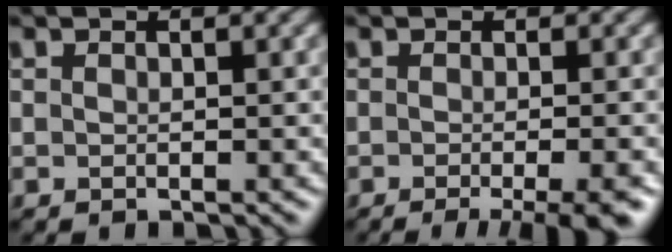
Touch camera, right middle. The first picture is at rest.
{"total": 5.1, "force": [-2.6, 1.3, 4.1], "torque": [-0.036, -0.003, -0.034]}